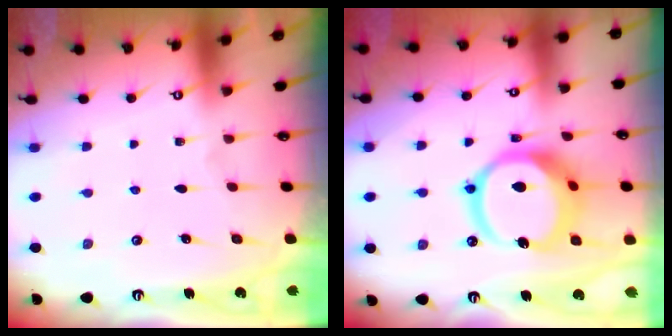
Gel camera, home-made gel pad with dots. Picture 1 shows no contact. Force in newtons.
{"total": 16.4, "press": 16.3, "slide": 2.0}